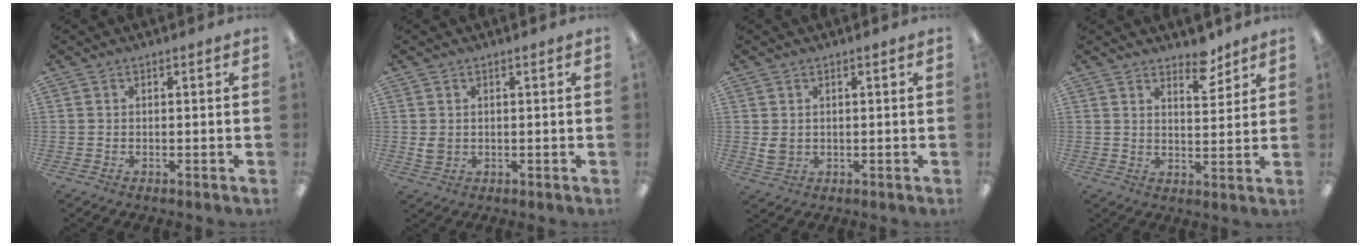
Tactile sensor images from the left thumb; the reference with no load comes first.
{"total": 2.5, "force": [0.8, 1.8, 1.5], "torque": [-0.024, 0.001, 0.011]}
{"total": 2.9, "force": [1.0, 2.1, 1.7], "torque": [-0.027, 0.000, 0.017]}
{"total": 6.3, "force": [5.3, 2.3, 2.5], "torque": [-0.013, -0.040, 0.089]}